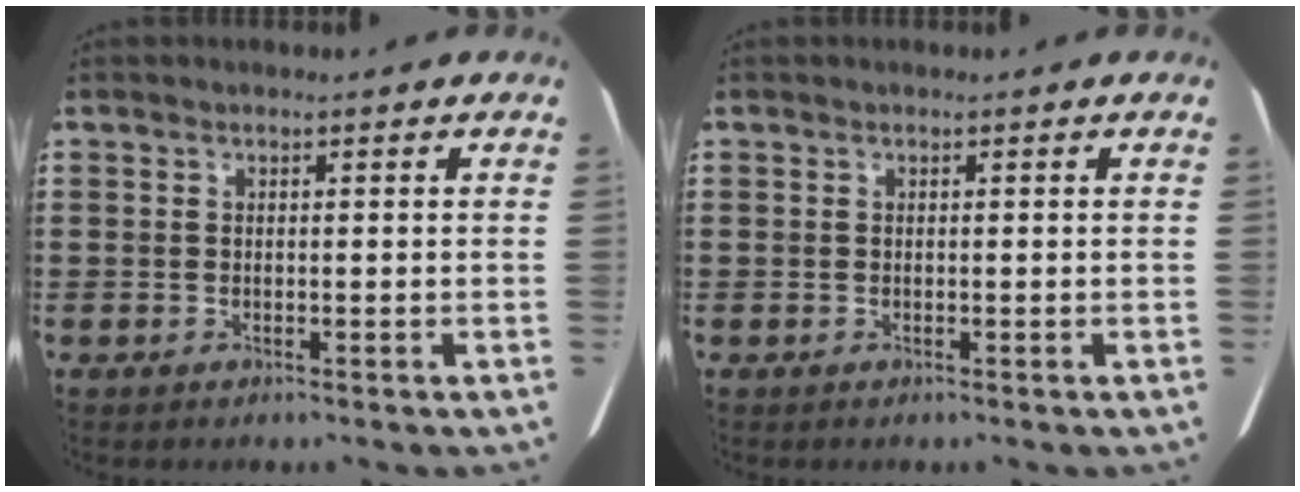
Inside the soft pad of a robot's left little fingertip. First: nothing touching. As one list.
[{"total": 0.0}]